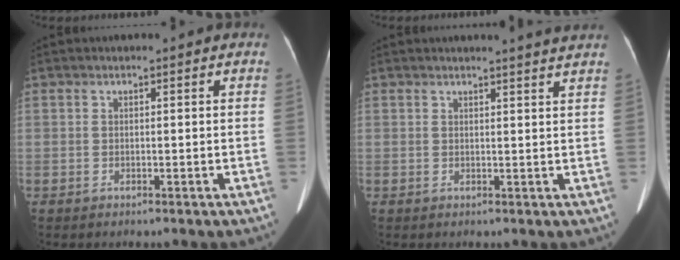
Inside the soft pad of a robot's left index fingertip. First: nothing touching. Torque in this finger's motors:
{"motor_torque": [-0.49, -1.48, 0.16, 0.04]}